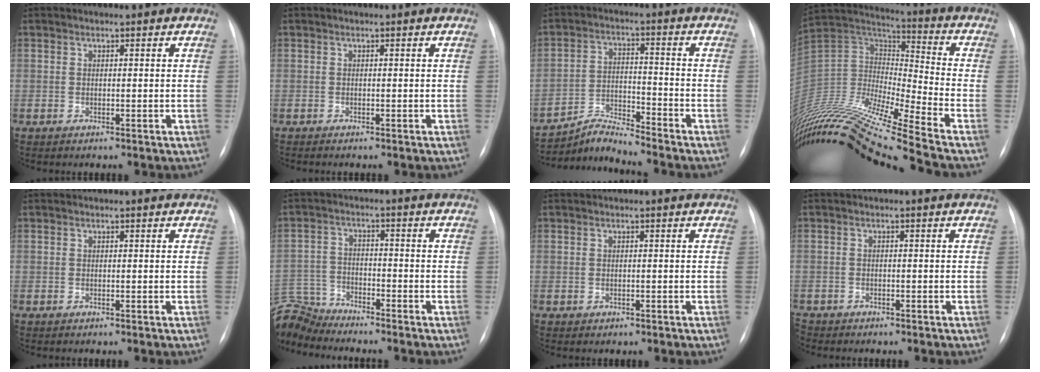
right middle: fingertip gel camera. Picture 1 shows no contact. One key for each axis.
{"total": 0.0}
{"total": 5.6, "fx": -5.4, "fy": -1.4, "fz": -0.6, "tx": -0.003, "ty": -0.007, "tz": -0.096}
{"total": 25.2, "fx": -20.8, "fy": -1.2, "fz": 14.3, "tx": -0.314, "ty": -0.019, "tz": -0.383}
{"total": 0.0}
{"total": 7.8, "fx": -7.8, "fy": 0.2, "fz": -0.3, "tx": -0.008, "ty": 0.007, "tz": -0.152}
{"total": 0.0}
{"total": 2.9, "fx": -2.5, "fy": 1.4, "fz": 0.6, "tx": -0.012, "ty": -0.004, "tz": -0.036}